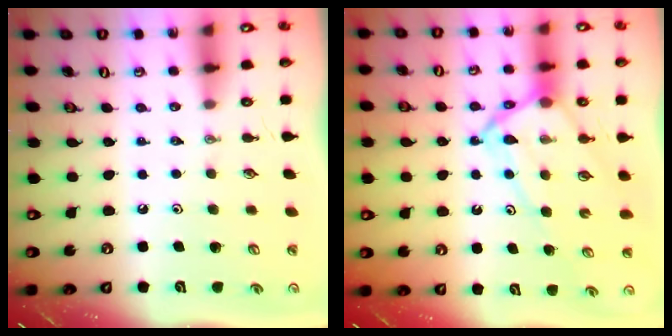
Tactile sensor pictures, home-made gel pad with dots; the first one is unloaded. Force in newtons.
{"total": 11.1, "press": 11.0, "slide": 1.3}